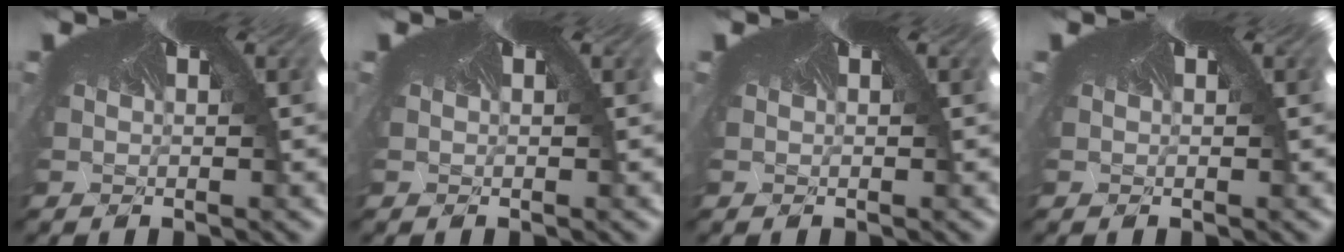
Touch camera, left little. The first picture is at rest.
{"total": 0.0}
{"total": 0.0}
{"total": 0.0}